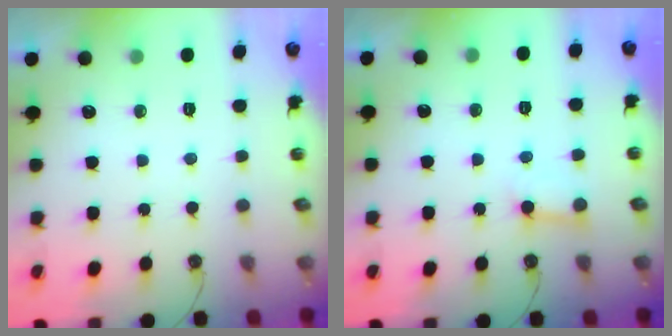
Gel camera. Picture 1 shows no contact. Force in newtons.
{"total": 7.0, "press": 7.0, "slide": 0.6}